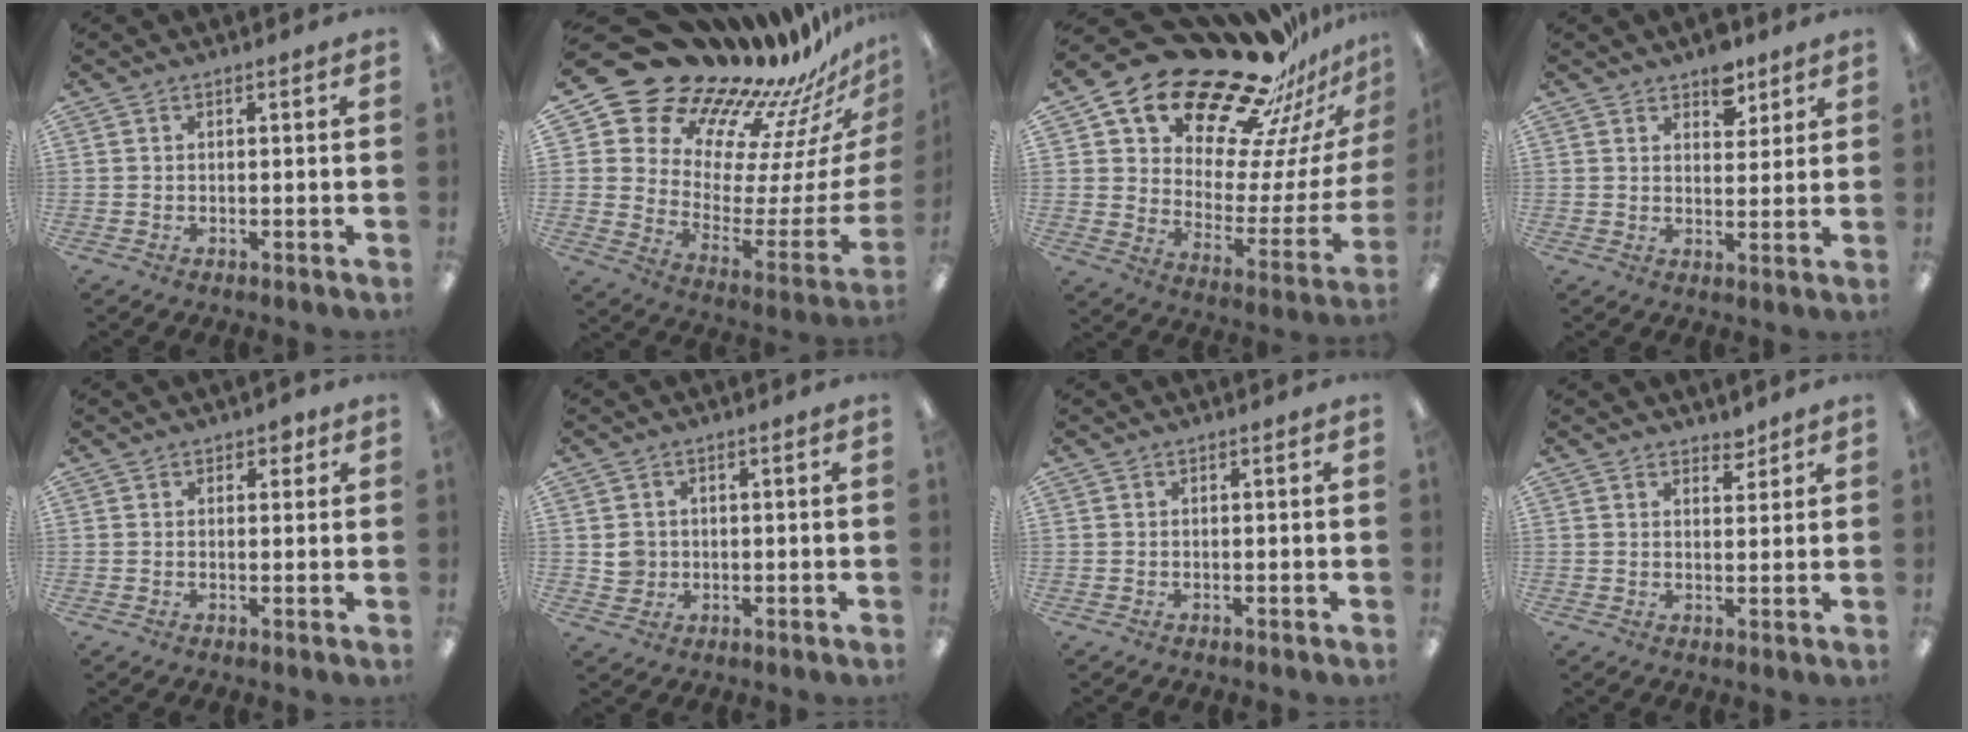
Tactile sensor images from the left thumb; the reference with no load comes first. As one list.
[{"total": 24.1, "force": [21.3, 9.7, 5.4], "torque": [-0.077, -0.200, 0.404]}, {"total": 23.8, "force": [20.2, 8.7, 9.0], "torque": [-0.140, -0.165, 0.352]}, {"total": 6.1, "force": [4.5, 3.4, 2.4], "torque": [-0.013, -0.024, 0.074]}, {"total": 2.1, "force": [1.2, 1.5, 0.9], "torque": [-0.003, -0.002, 0.019]}, {"total": 3.6, "force": [0.4, 3.6, 0.6], "torque": [-0.001, 0.000, 0.005]}, {"total": 0.0}, {"total": 3.1, "force": [2.7, 1.4, 0.6], "torque": [0.010, -0.020, 0.047]}]